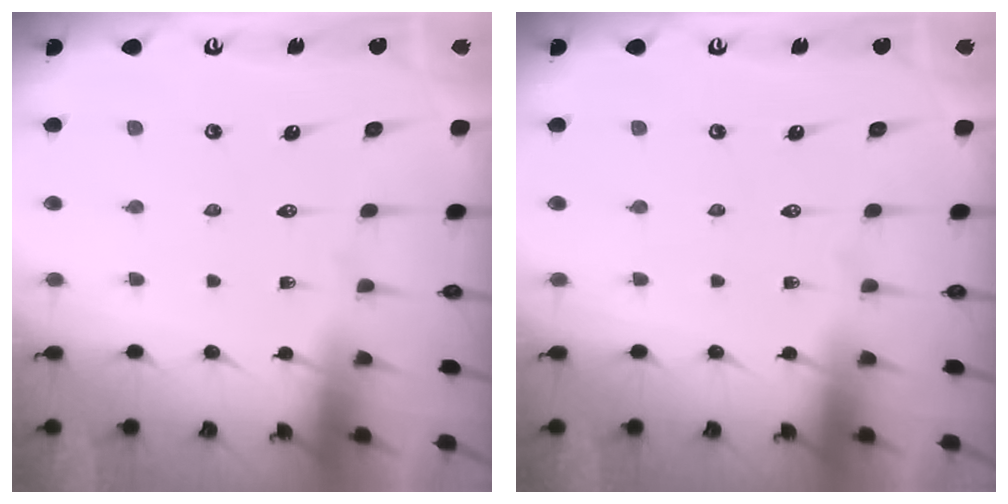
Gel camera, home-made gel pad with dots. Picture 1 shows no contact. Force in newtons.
{"total": 0.0}